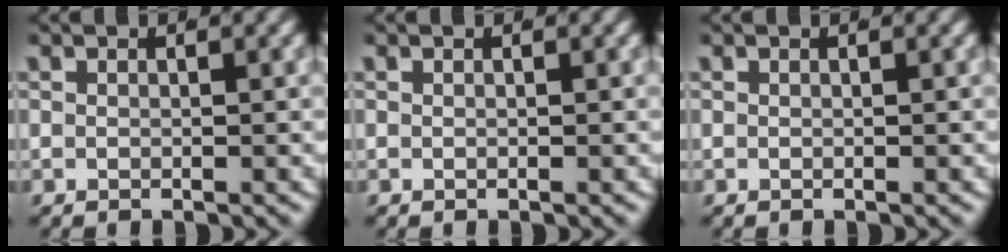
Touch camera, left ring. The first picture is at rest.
{"total": 0.0}
{"total": 0.0}